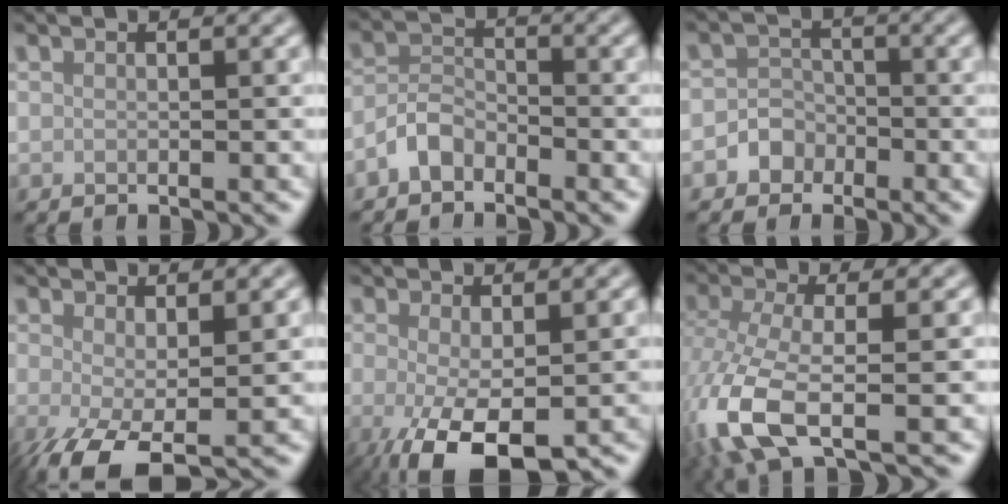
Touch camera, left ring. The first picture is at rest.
{"total": 2.6, "force": [-1.9, 1.4, 1.0], "torque": [-0.018, 0.010, -0.046]}
{"total": 2.2, "force": [-1.1, 1.9, 0.4], "torque": [0.014, 0.010, -0.030]}
{"total": 5.6, "force": [-1.3, 2.4, 4.9], "torque": [-0.104, -0.015, -0.019]}
{"total": 5.7, "force": [-1.9, 2.1, 4.9], "torque": [-0.099, -0.014, -0.032]}
{"total": 7.0, "force": [-2.9, 2.4, 5.9], "torque": [-0.149, -0.013, -0.068]}